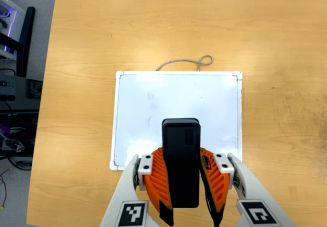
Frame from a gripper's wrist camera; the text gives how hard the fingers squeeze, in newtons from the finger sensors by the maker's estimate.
{"total": 9.0, "left": 7.7, "right": 10.4}